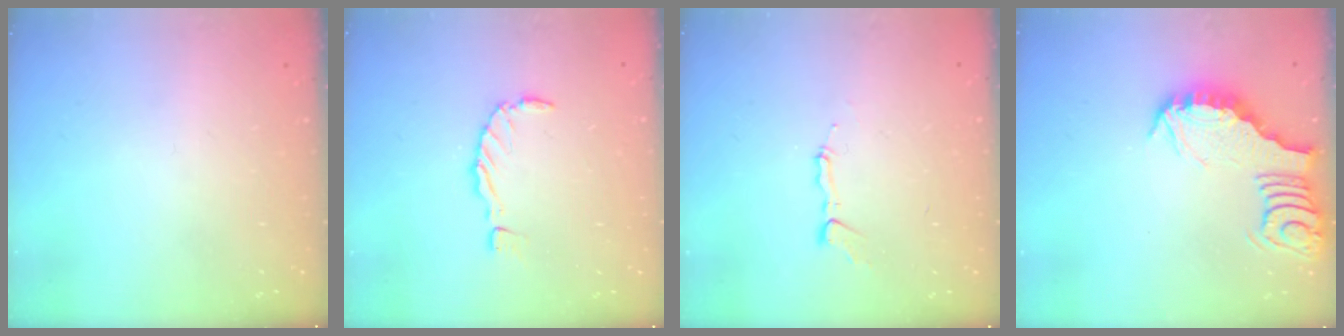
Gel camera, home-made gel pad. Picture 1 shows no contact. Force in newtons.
{"total": 0.0}
{"total": 4.6, "press": 4.6, "slide": 0.2}
{"total": 3.5, "press": 3.5, "slide": 0.4}